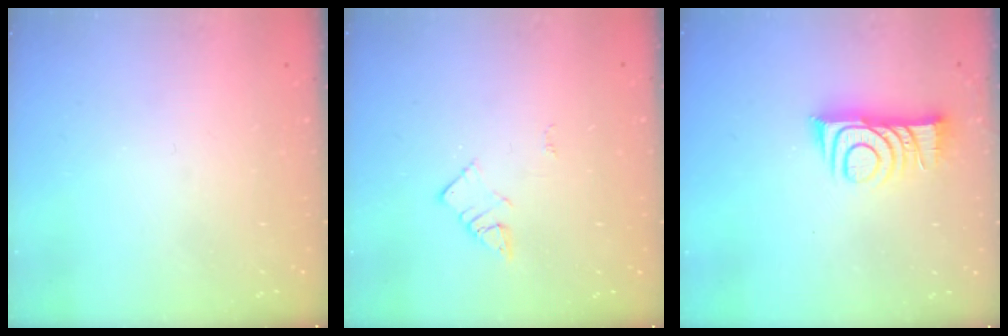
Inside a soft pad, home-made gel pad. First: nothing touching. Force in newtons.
{"total": 3.3, "press": 3.3, "slide": 0.2}
{"total": 10.2, "press": 10.2, "slide": 0.4}